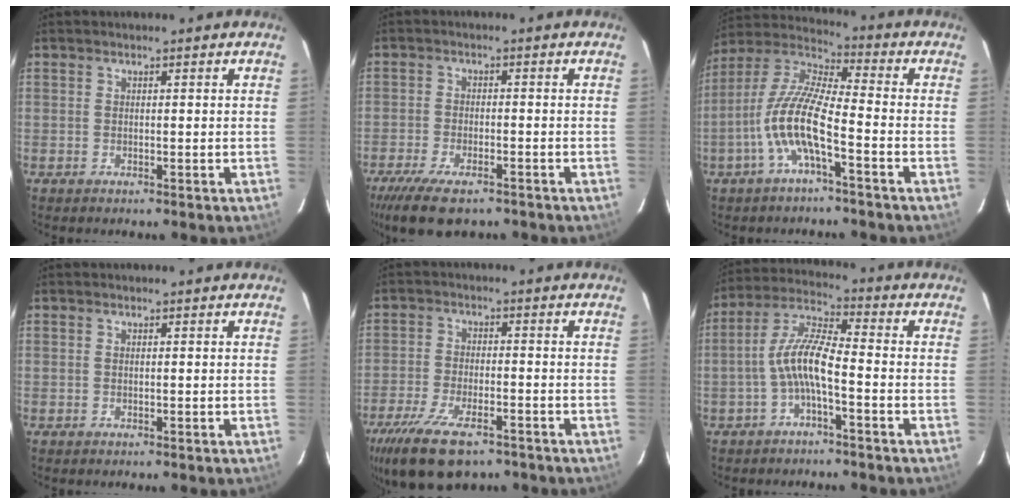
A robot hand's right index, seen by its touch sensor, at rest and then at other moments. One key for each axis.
{"total": 11.6, "fx": -8.5, "fy": 4.2, "fz": 6.7, "tx": -0.160, "ty": -0.036, "tz": -0.148}
{"total": 11.8, "fx": -4.6, "fy": 2.3, "fz": 10.7, "tx": -0.224, "ty": 0.003, "tz": -0.094}
{"total": 0.0}
{"total": 14.9, "fx": -10.2, "fy": 5.8, "fz": 9.2, "tx": -0.206, "ty": -0.040, "tz": -0.177}
{"total": 8.0, "fx": -2.7, "fy": 1.5, "fz": 7.3, "tx": -0.165, "ty": 0.017, "tz": -0.054}